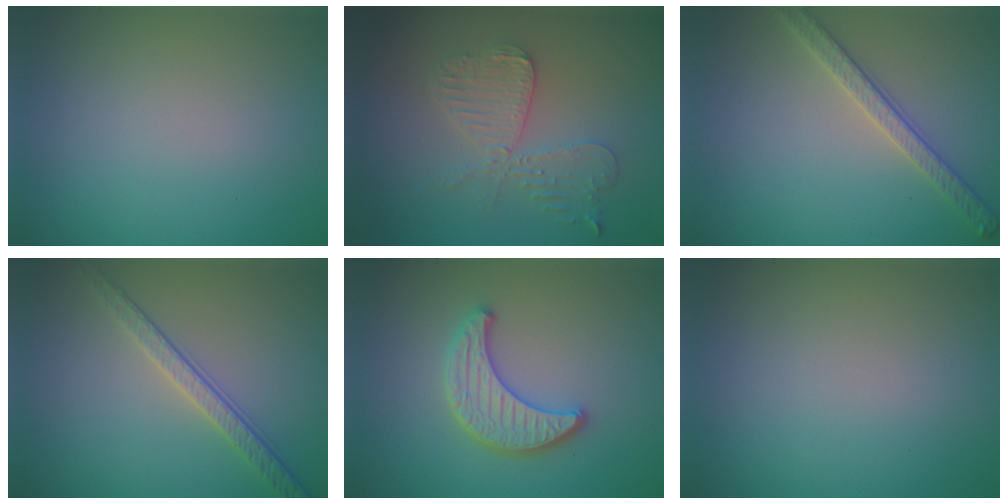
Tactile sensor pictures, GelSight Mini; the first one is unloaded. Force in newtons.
{"total": 4.2, "press": 3.6, "slide": 2.1}
{"total": 2.8, "press": 2.7, "slide": 0.7}
{"total": 2.8, "press": 2.4, "slide": 1.5}
{"total": 3.8, "press": 3.5, "slide": 1.4}
{"total": 0.0}